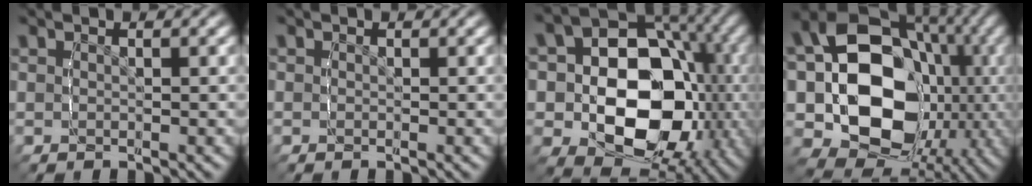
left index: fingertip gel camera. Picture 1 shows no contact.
{"total": 2.8, "force": [-1.0, 0.1, -2.6], "torque": [0.025, -0.003, -0.027]}
{"total": 20.7, "force": [-3.3, 17.7, 10.1], "torque": [-0.222, -0.076, -0.052]}
{"total": 25.6, "force": [-4.4, 21.8, 12.7], "torque": [-0.272, -0.080, -0.076]}